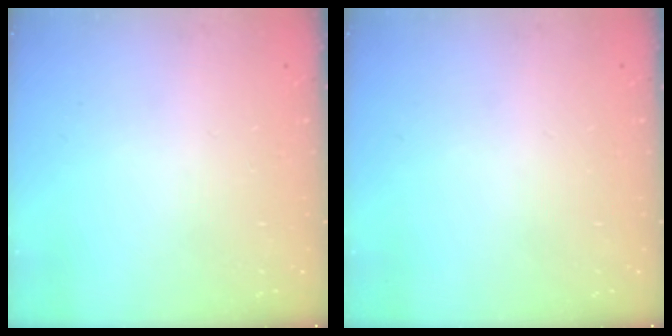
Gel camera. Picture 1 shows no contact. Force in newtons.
{"total": 0.0}